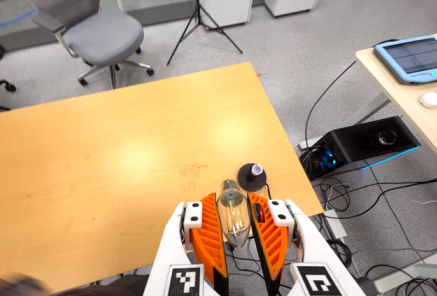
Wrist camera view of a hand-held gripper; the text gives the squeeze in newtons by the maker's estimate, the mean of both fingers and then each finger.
{"total": 10.5, "left": 11.5, "right": 9.5}